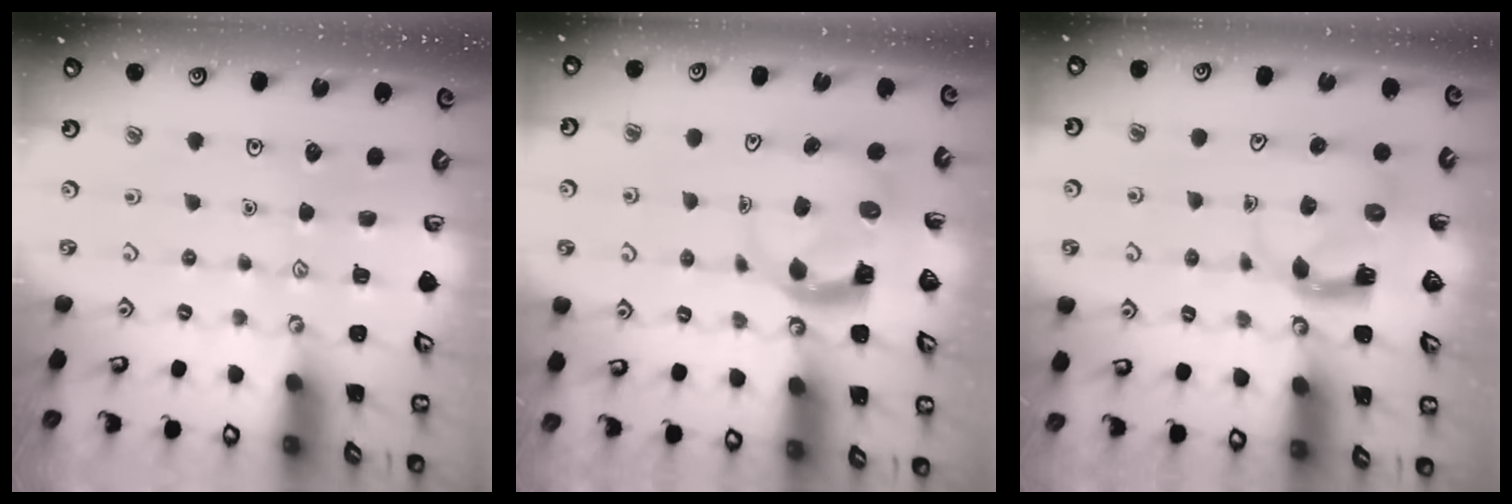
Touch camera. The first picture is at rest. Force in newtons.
{"total": 4.1, "press": 4.1, "slide": 0.3}
{"total": 3.9, "press": 3.8, "slide": 0.7}